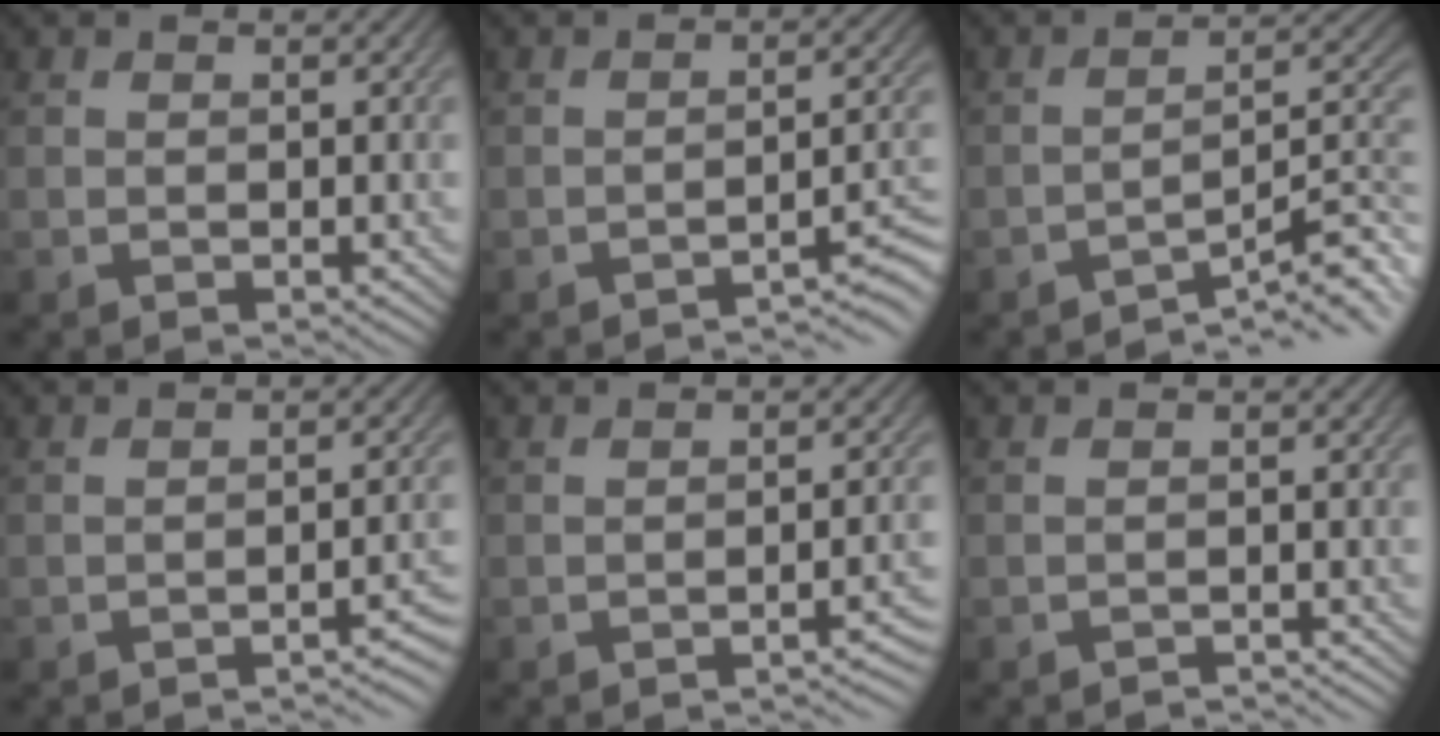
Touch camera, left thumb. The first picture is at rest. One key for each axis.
{"total": 4.2, "fx": -3.1, "fy": 0.5, "fz": 2.8, "tx": -0.037, "ty": 0.012, "tz": -0.048}
{"total": 7.8, "fx": -5.5, "fy": 1.4, "fz": 5.3, "tx": -0.071, "ty": 0.013, "tz": -0.090}
{"total": 3.3, "fx": -2.3, "fy": 0.5, "fz": 2.3, "tx": -0.027, "ty": 0.011, "tz": -0.038}
{"total": 3.1, "fx": -1.9, "fy": 0.5, "fz": 2.3, "tx": -0.025, "ty": 0.010, "tz": -0.034}
{"total": 1.2, "fx": -1.2, "fy": 0.0, "fz": 0.2, "tx": 0.000, "ty": 0.001, "tz": -0.025}